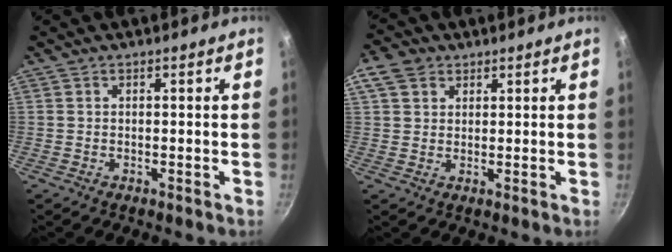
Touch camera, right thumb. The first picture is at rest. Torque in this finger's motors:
{"motor_torque": [0.29, 0.31, 0.12, -0.01, 0.17]}